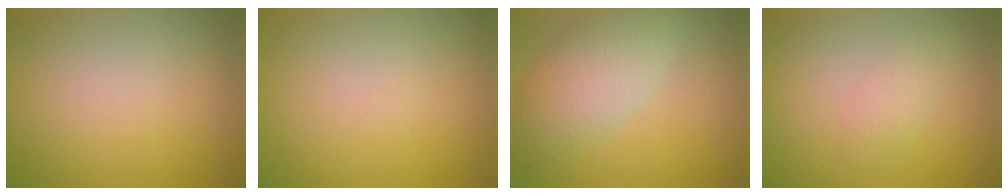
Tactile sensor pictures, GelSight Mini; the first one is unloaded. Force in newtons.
{"total": 0.0}
{"total": 5.1, "press": 5.1, "slide": 0.3}
{"total": 1.5, "press": 1.5, "slide": 0.0}